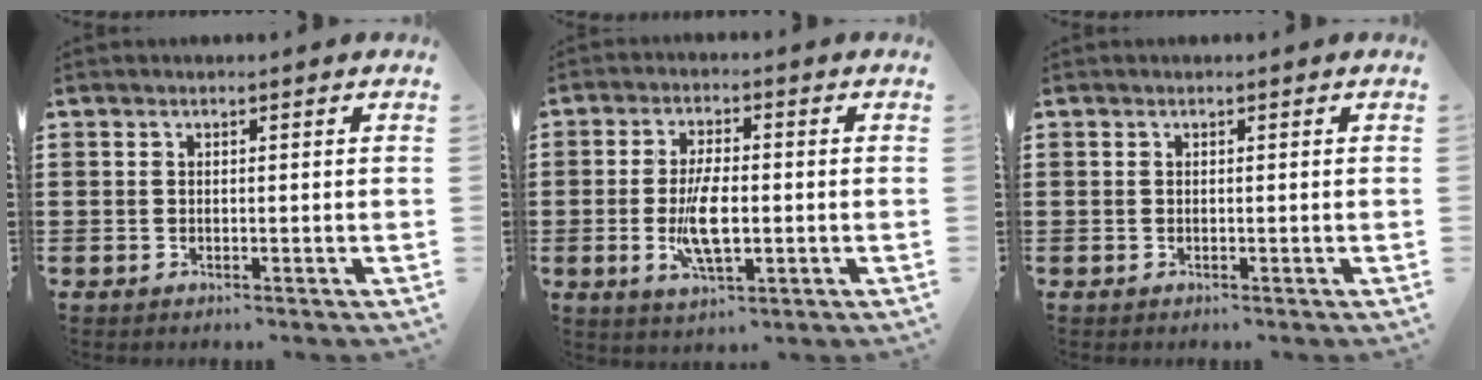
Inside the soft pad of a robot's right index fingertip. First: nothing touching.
{"total": 7.3, "force": [-1.1, 3.0, 6.6], "torque": [-0.148, -0.008, -0.027]}
{"total": 0.0}